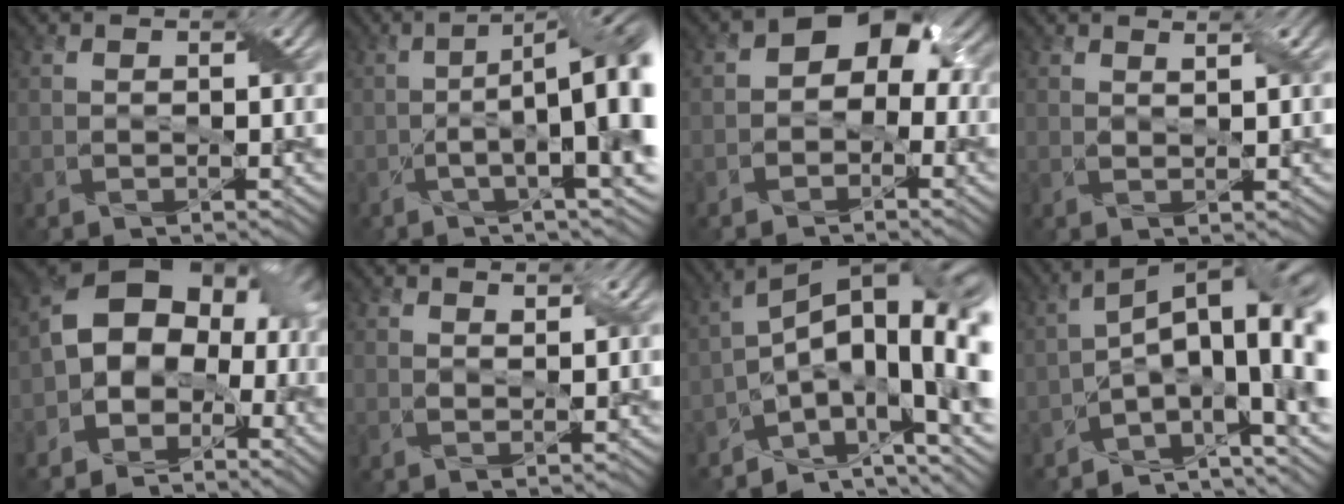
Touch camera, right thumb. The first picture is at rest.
{"total": 14.5, "force": [-1.2, 4.3, 13.8], "torque": [-0.194, -0.006, -0.013]}
{"total": 6.4, "force": [-0.3, 4.6, 4.5], "torque": [-0.058, 0.012, -0.019]}
{"total": 1.1, "force": [0.9, 0.0, 0.7], "torque": [-0.016, 0.002, 0.016]}
{"total": 13.3, "force": [-2.9, 10.0, 8.4], "torque": [-0.149, -0.013, -0.060]}
{"total": 1.2, "force": [0.9, 0.4, 0.7], "torque": [-0.018, -0.001, 0.020]}
{"total": 15.9, "force": [-3.9, 6.4, 14.0], "torque": [-0.196, 0.001, -0.076]}
{"total": 14.3, "force": [-3.1, 5.6, 12.8], "torque": [-0.181, 0.000, -0.054]}